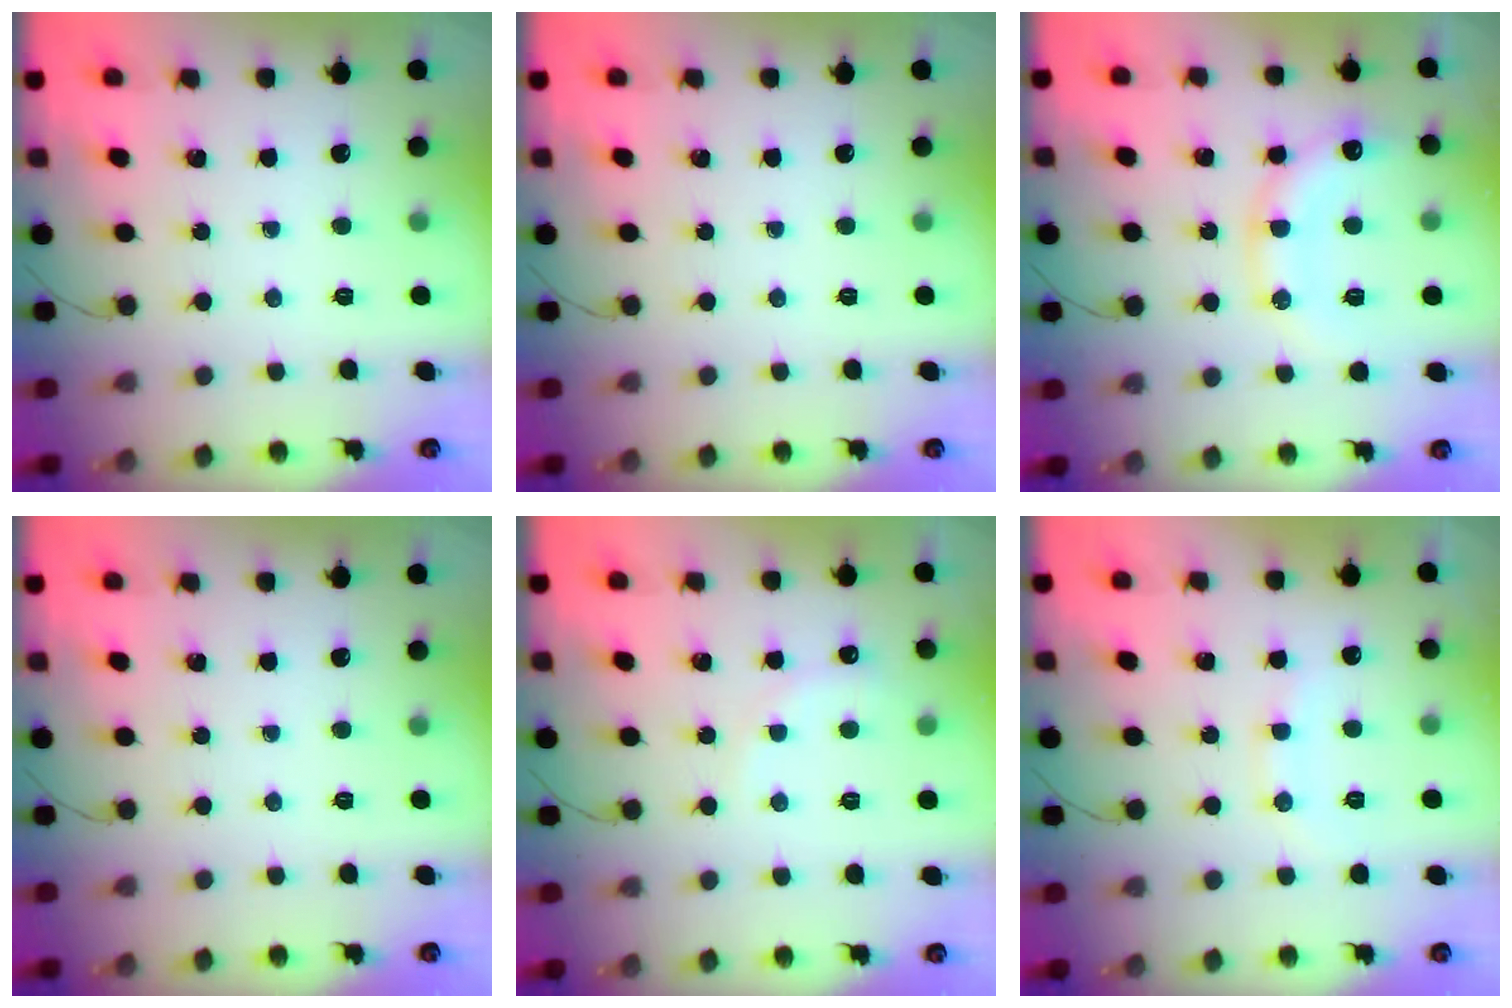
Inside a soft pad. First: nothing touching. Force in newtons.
{"total": 0.0}
{"total": 14.4, "press": 14.3, "slide": 1.9}
{"total": 0.0}
{"total": 6.8, "press": 6.7, "slide": 1.2}
{"total": 8.0, "press": 7.9, "slide": 0.9}